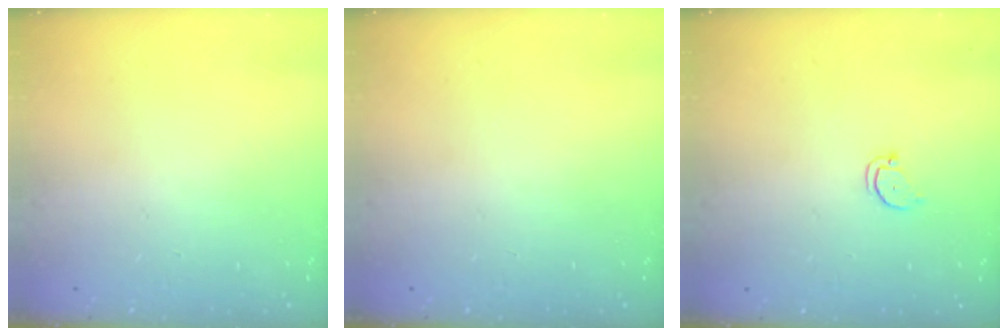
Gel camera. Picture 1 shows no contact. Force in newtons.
{"total": 0.0}
{"total": 2.2, "press": 2.2, "slide": 0.2}